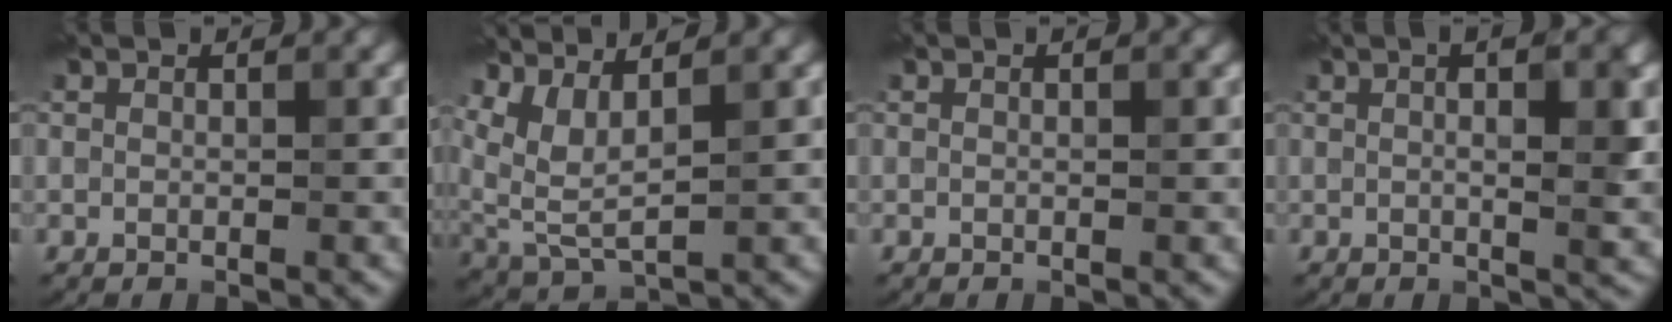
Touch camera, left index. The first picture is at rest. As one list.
[{"total": 4.3, "force": [2.5, 1.2, 3.3], "torque": [-0.089, 0.000, 0.061]}, {"total": 0.0}, {"total": 4.7, "force": [0.6, 0.9, 4.6], "torque": [-0.064, 0.011, 0.005]}]